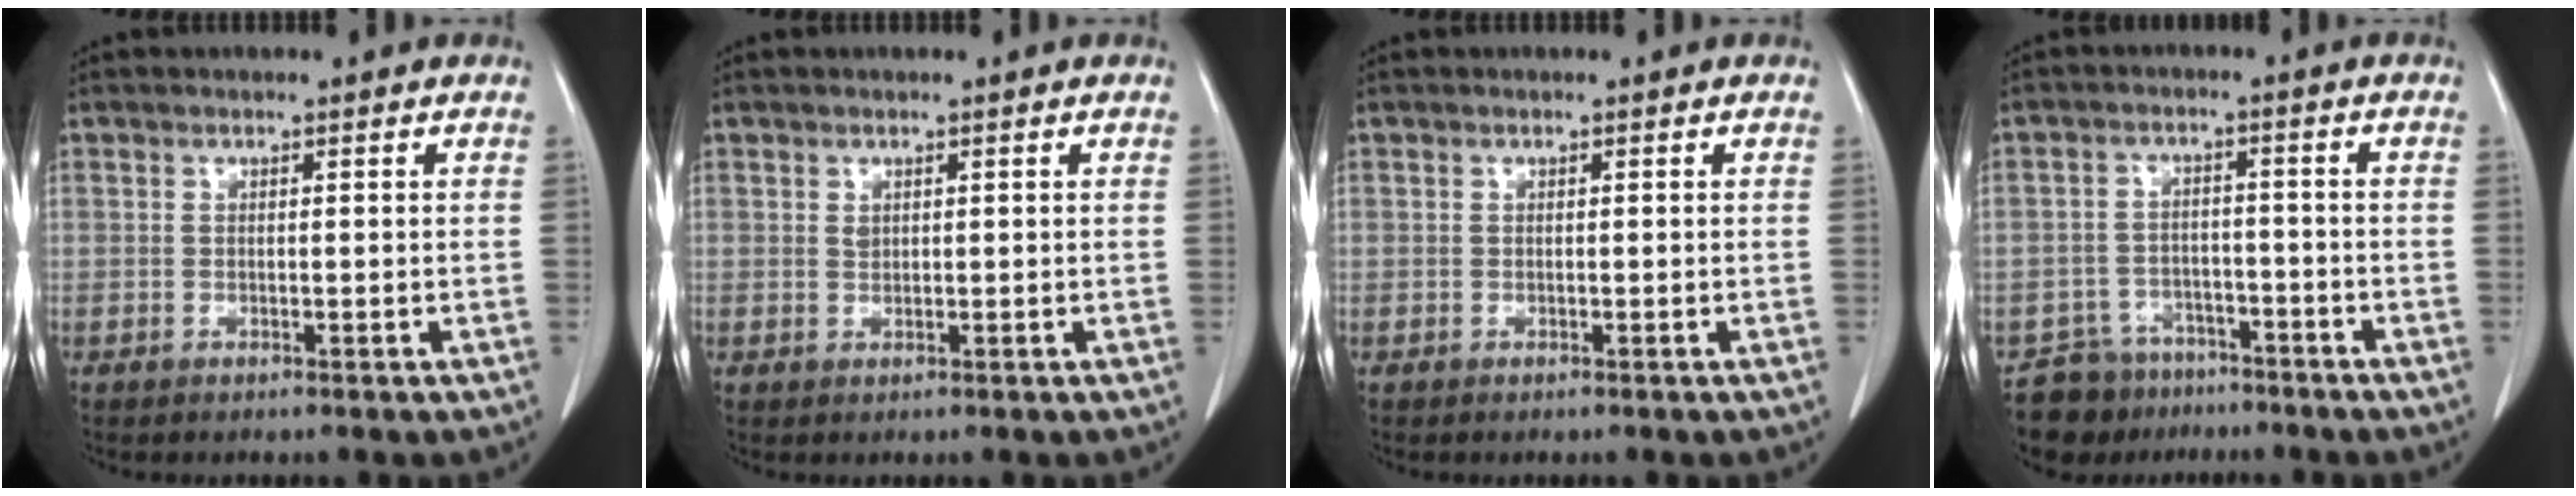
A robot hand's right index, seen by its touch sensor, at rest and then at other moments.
{"total": 0.8, "force": [0.4, 0.5, 0.4], "torque": [-0.006, -0.002, 0.008]}
{"total": 0.0}
{"total": 7.1, "force": [-5.7, 4.3, -0.3], "torque": [0.015, 0.022, -0.091]}